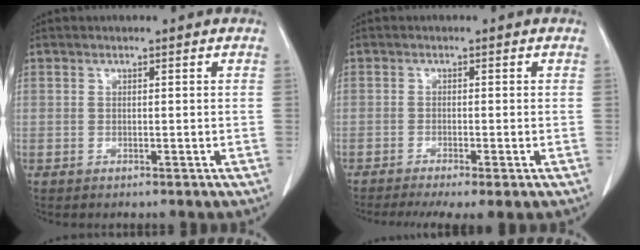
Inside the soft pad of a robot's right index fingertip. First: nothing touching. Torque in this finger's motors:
{"motor_torque": [1.05, -1.09, 0.52, 0.12]}